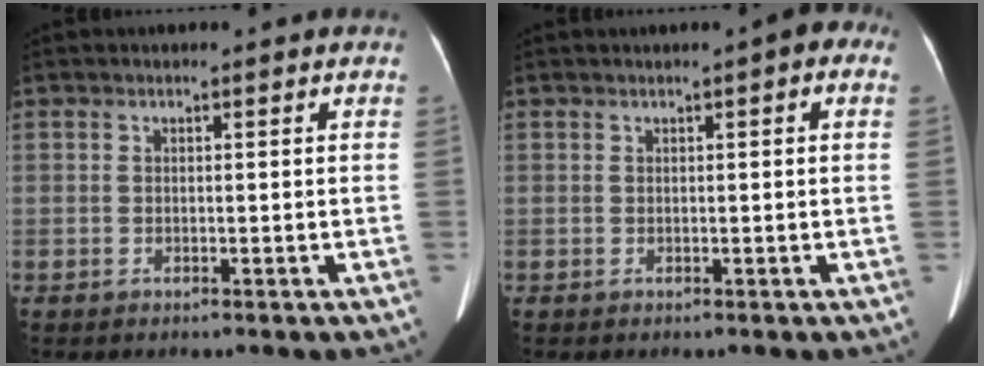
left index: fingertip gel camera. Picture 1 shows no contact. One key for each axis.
{"total": 2.7, "fx": 1.1, "fy": 0.6, "fz": 2.4, "tx": -0.026, "ty": 0.011, "tz": 0.008}